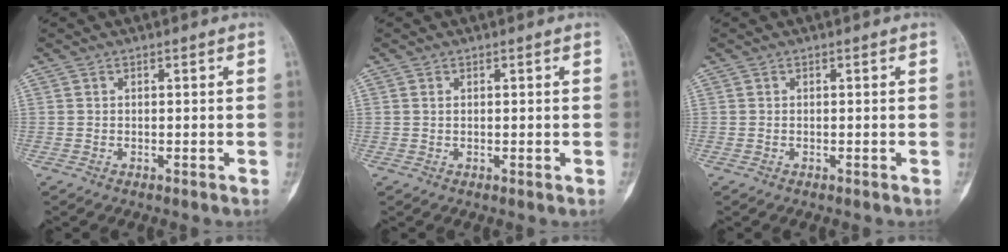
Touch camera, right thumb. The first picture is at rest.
{"total": 0.6, "force": [0.2, 0.3, 0.4], "torque": [-0.012, -0.001, 0.004]}
{"total": 0.0}